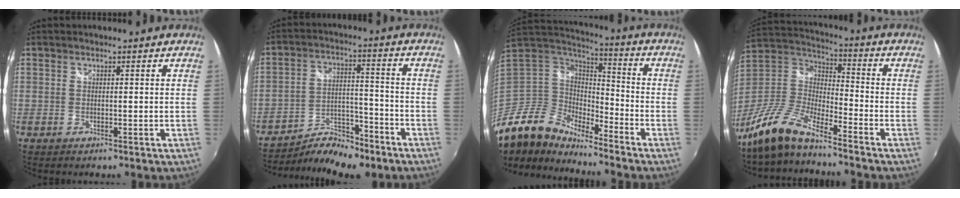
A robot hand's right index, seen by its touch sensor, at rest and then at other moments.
{"total": 11.6, "force": [-9.8, 4.2, 4.5], "torque": [-0.090, 0.010, -0.161]}
{"total": 12.5, "force": [-10.3, 5.9, 4.1], "torque": [-0.099, 0.012, -0.215]}
{"total": 13.2, "force": [-10.6, 3.0, 7.4], "torque": [-0.171, 0.001, -0.218]}